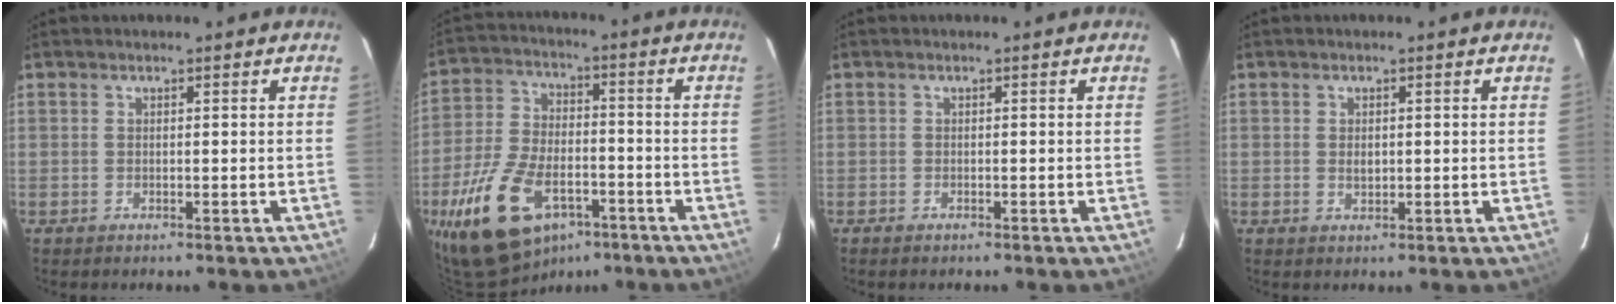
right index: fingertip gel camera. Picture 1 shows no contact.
{"total": 19.0, "force": [-10.6, 10.3, 11.9], "torque": [-0.255, -0.011, -0.180]}
{"total": 0.9, "force": [-0.7, 0.4, 0.3], "torque": [-0.008, -0.002, -0.016]}
{"total": 1.3, "force": [0.0, 0.8, 1.0], "torque": [-0.018, 0.000, 0.000]}